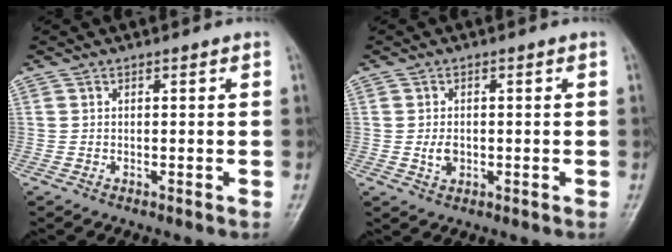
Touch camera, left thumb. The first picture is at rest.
{"total": 2.7, "force": [-0.3, 1.9, 1.8], "torque": [-0.028, 0.000, -0.003]}